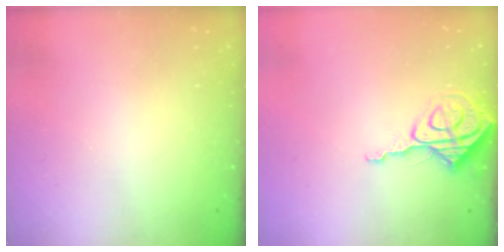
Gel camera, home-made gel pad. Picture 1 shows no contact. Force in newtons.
{"total": 7.7, "press": 7.7, "slide": 0.6}